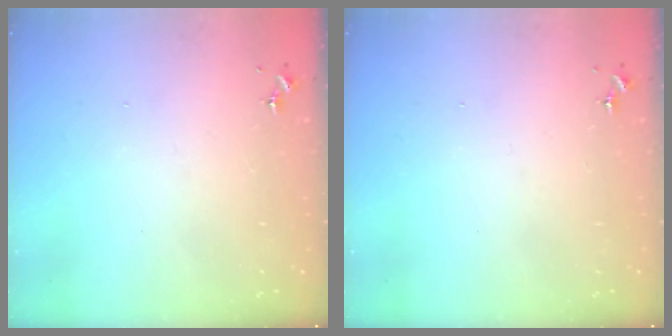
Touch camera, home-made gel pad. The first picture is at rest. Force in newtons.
{"total": 0.0}